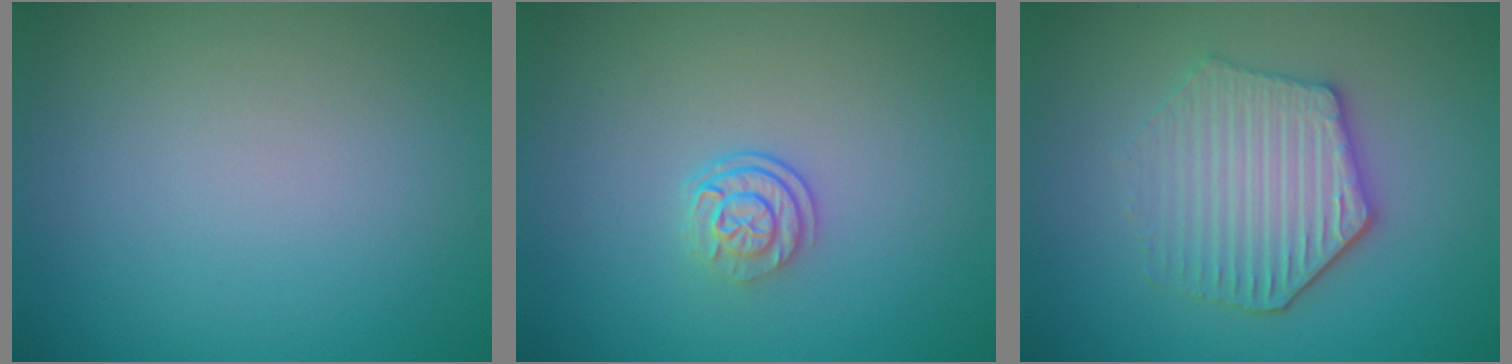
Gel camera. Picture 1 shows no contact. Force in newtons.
{"total": 2.5, "press": 1.8, "slide": 1.7}
{"total": 4.4, "press": 4.1, "slide": 1.7}